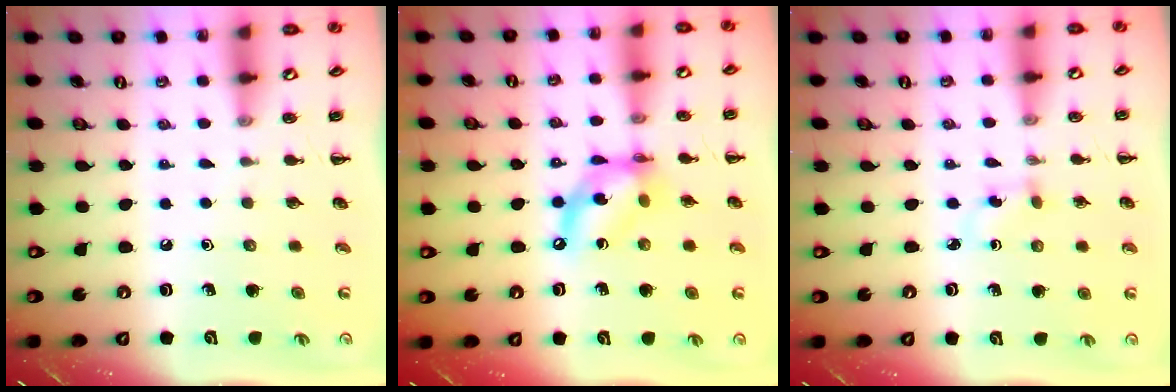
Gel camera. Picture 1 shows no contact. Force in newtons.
{"total": 12.1, "press": 11.7, "slide": 3.0}
{"total": 2.4, "press": 2.2, "slide": 0.9}